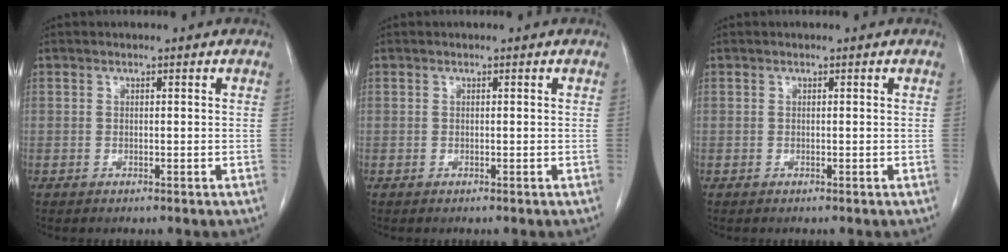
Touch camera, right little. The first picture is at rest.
{"total": 0.0}
{"total": 0.0}